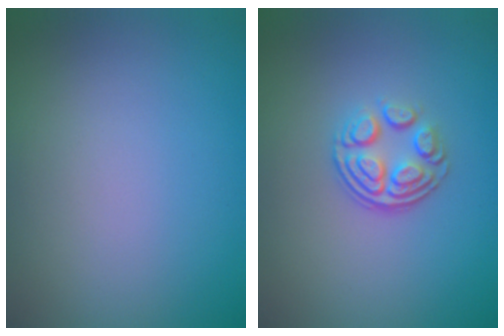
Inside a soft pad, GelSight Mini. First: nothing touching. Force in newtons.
{"total": 3.5, "press": 2.5, "slide": 2.4}